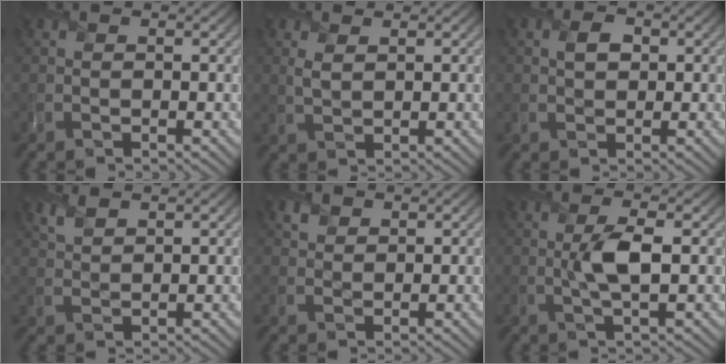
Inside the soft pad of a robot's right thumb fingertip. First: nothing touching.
{"total": 1.9, "force": [1.0, 0.9, 1.3], "torque": [-0.037, -0.001, 0.022]}
{"total": 2.3, "force": [0.5, 1.7, 1.5], "torque": [-0.032, 0.001, 0.006]}
{"total": 2.0, "force": [1.7, 0.7, 0.8], "torque": [-0.024, 0.000, 0.041]}
{"total": 1.4, "force": [1.0, 1.0, 0.1], "torque": [-0.005, -0.002, 0.023]}
{"total": 4.1, "force": [0.2, 0.9, 4.0], "torque": [-0.083, 0.004, 0.001]}